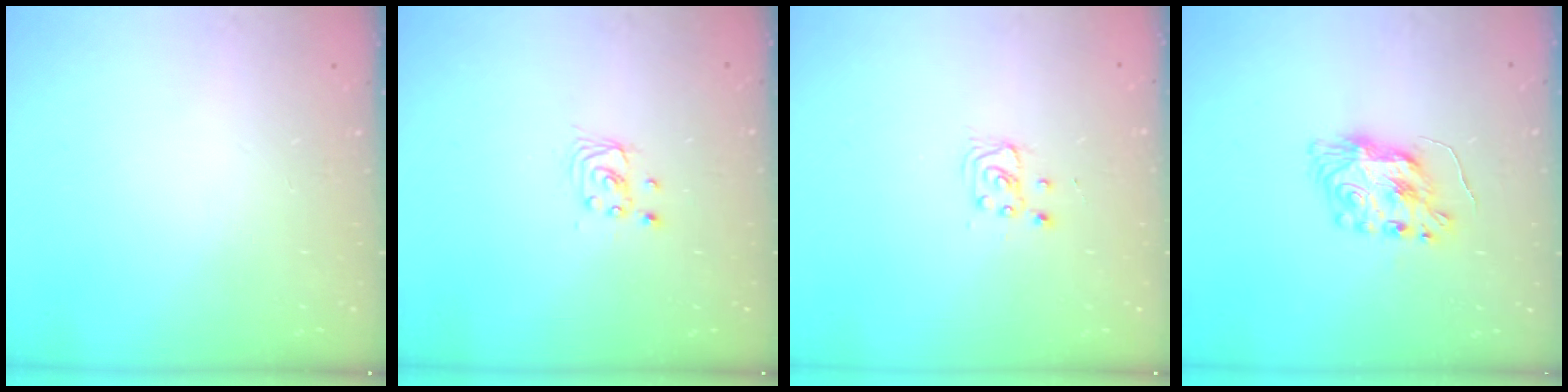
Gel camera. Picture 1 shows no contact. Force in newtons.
{"total": 2.4, "press": 2.4, "slide": 0.2}
{"total": 2.9, "press": 2.9, "slide": 0.4}
{"total": 8.6, "press": 8.6, "slide": 0.5}